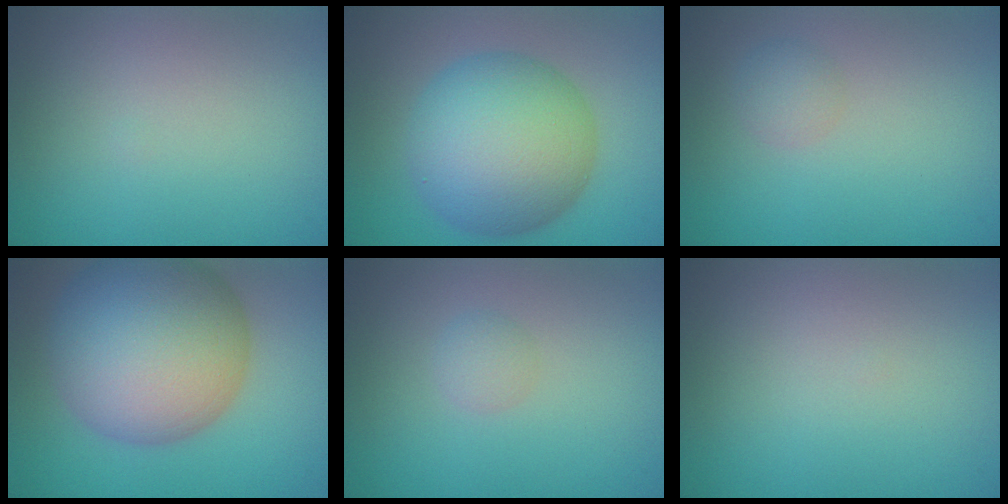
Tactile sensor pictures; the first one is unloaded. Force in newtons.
{"total": 10.1, "press": 10.1, "slide": 0.3}
{"total": 1.3, "press": 1.3, "slide": 0.1}
{"total": 13.5, "press": 13.5, "slide": 0.4}
{"total": 1.0, "press": 1.0, "slide": 0.0}
{"total": 0.0}